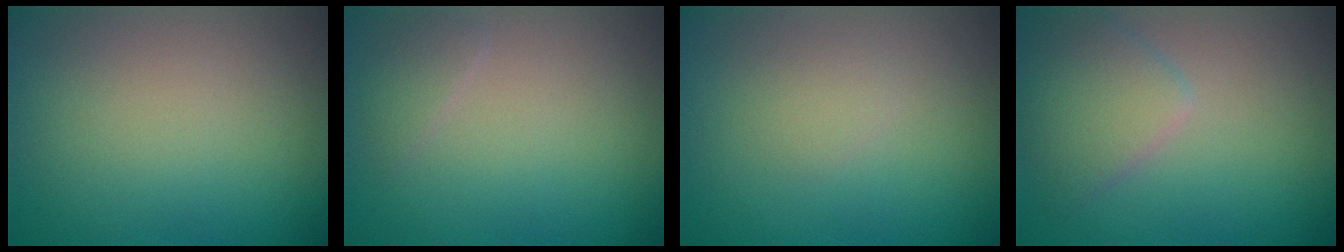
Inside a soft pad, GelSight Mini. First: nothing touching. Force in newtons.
{"total": 1.1, "press": 1.1, "slide": 0.1}
{"total": 1.0, "press": 1.0, "slide": 0.0}
{"total": 3.4, "press": 3.4, "slide": 0.1}